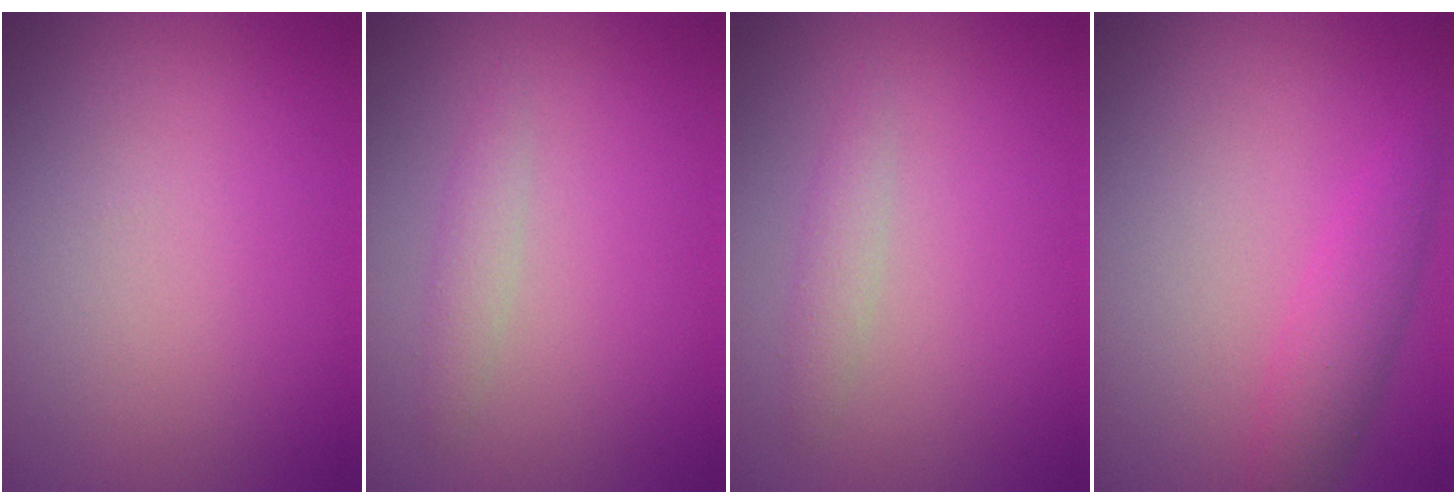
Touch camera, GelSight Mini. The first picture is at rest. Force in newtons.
{"total": 1.4, "press": 1.4, "slide": 0.0}
{"total": 1.4, "press": 1.4, "slide": 0.0}
{"total": 2.7, "press": 2.7, "slide": 0.0}